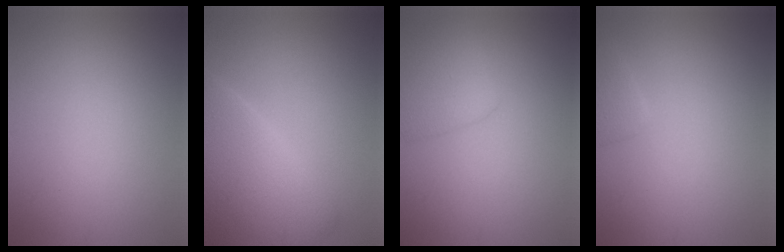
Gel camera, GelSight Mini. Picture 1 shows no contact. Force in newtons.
{"total": 7.2, "press": 7.2, "slide": 0.3}
{"total": 2.7, "press": 2.7, "slide": 0.2}
{"total": 1.4, "press": 1.4, "slide": 0.1}